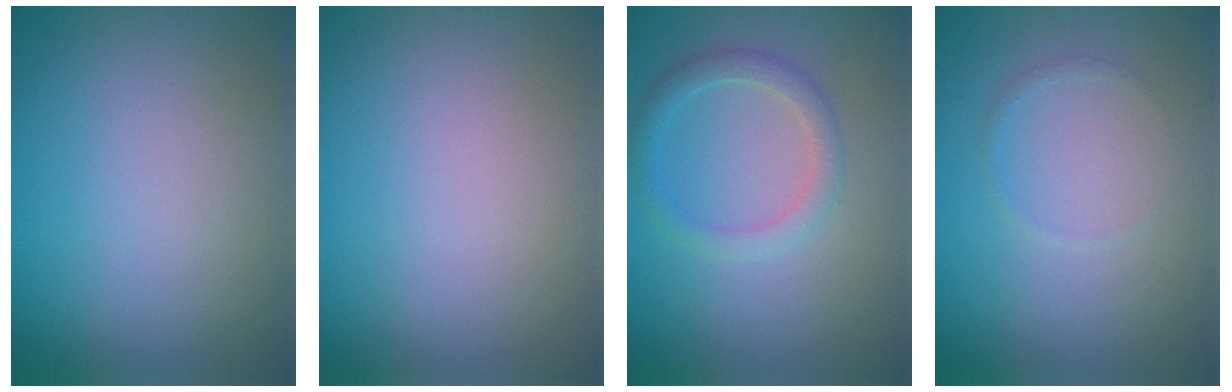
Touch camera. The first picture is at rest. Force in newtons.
{"total": 0.0}
{"total": 2.2, "press": 2.2, "slide": 0.2}
{"total": 0.5, "press": 0.5, "slide": 0.0}